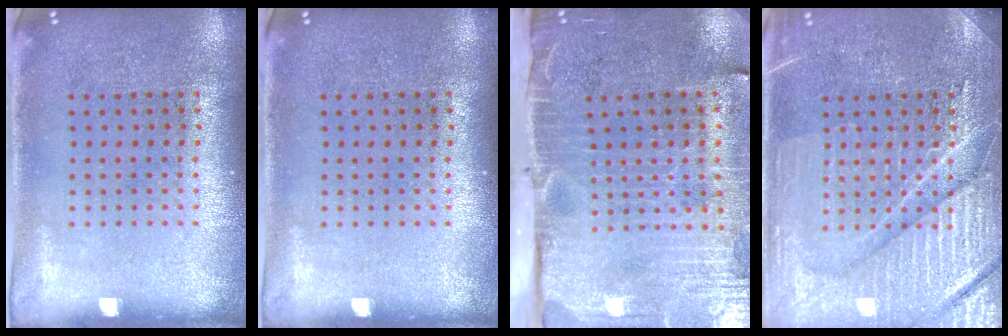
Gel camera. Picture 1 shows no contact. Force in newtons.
{"total": 0.0}
{"total": 4.8, "press": 4.0, "slide": 2.7}
{"total": 6.4, "press": 6.3, "slide": 0.8}